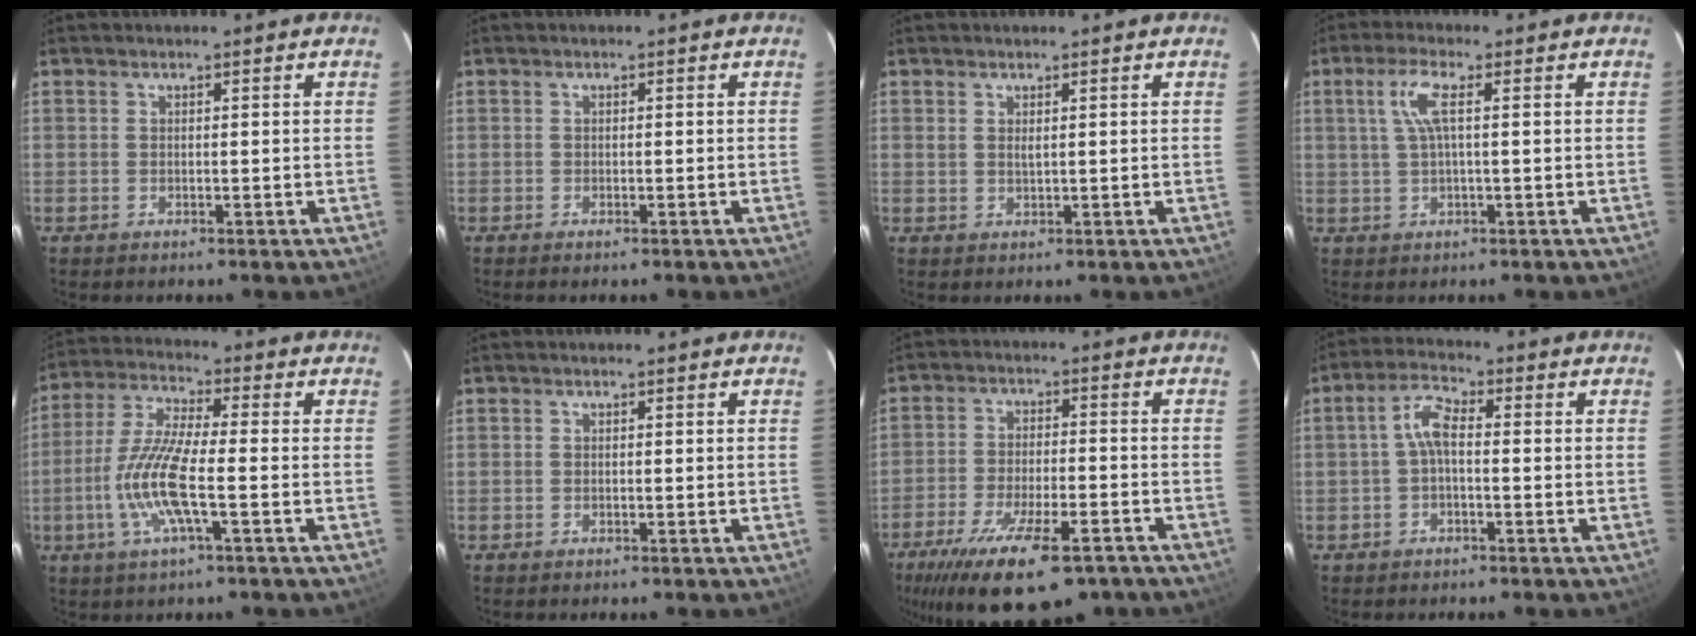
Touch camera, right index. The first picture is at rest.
{"total": 0.5, "force": [-0.4, 0.2, 0.2], "torque": [-0.005, 0.000, -0.009]}
{"total": 1.0, "force": [0.5, 0.3, 0.8], "torque": [-0.014, 0.001, 0.010]}
{"total": 4.7, "force": [0.9, 0.5, 4.5], "torque": [-0.094, 0.005, 0.021]}
{"total": 11.1, "force": [-2.9, 1.6, 10.6], "torque": [-0.229, -0.004, -0.060]}
{"total": 0.0}
{"total": 18.2, "force": [-12.3, 5.8, 12.1], "torque": [-0.231, -0.042, -0.191]}
{"total": 4.3, "force": [-0.5, 1.8, 3.9], "torque": [-0.085, 0.018, -0.012]}